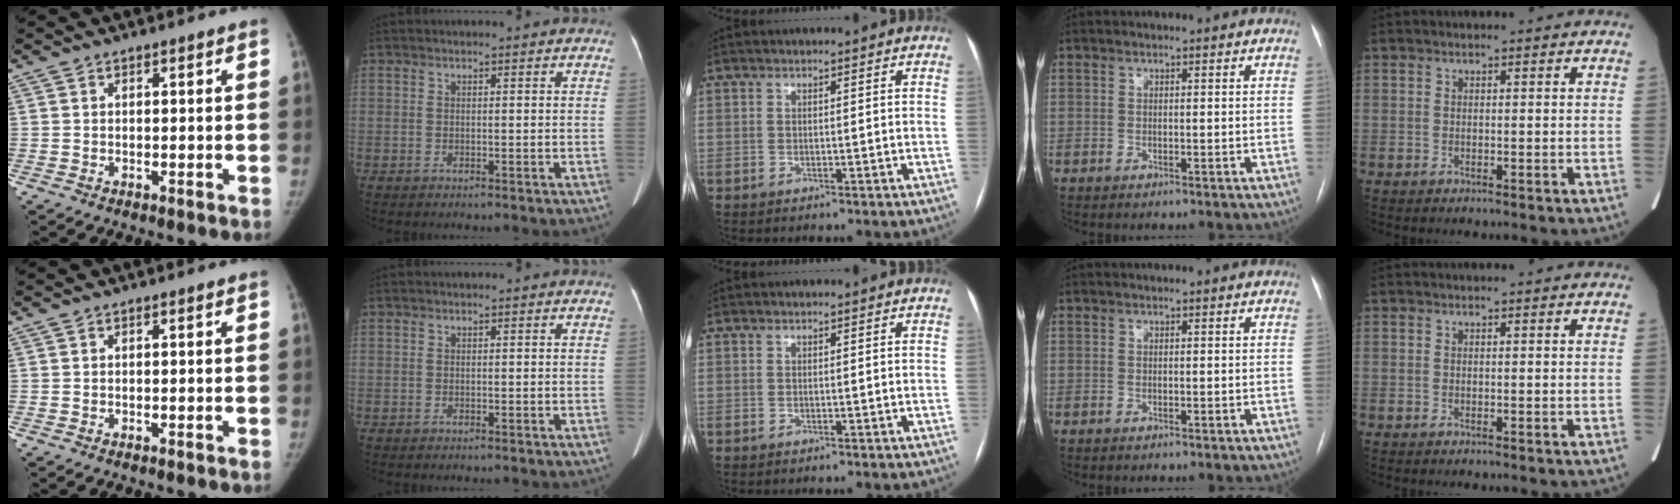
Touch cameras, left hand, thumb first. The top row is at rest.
{}